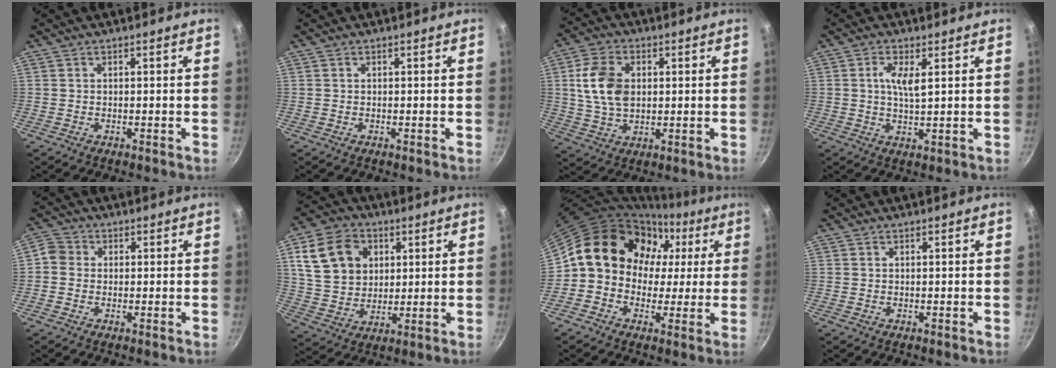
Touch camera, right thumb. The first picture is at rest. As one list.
[{"total": 0.0}, {"total": 10.4, "force": [1.6, 7.0, 7.4], "torque": [-0.126, 0.002, 0.030]}, {"total": 4.7, "force": [1.3, 1.4, 4.3], "torque": [-0.084, -0.005, 0.025]}, {"total": 3.4, "force": [-0.4, 3.1, 1.3], "torque": [-0.013, 0.008, -0.023]}, {"total": 15.4, "force": [4.8, 11.9, 8.4], "torque": [-0.137, -0.002, 0.093]}, {"total": 15.3, "force": [2.3, 13.3, 7.2], "torque": [-0.078, 0.042, 0.021]}, {"total": 0.0}]